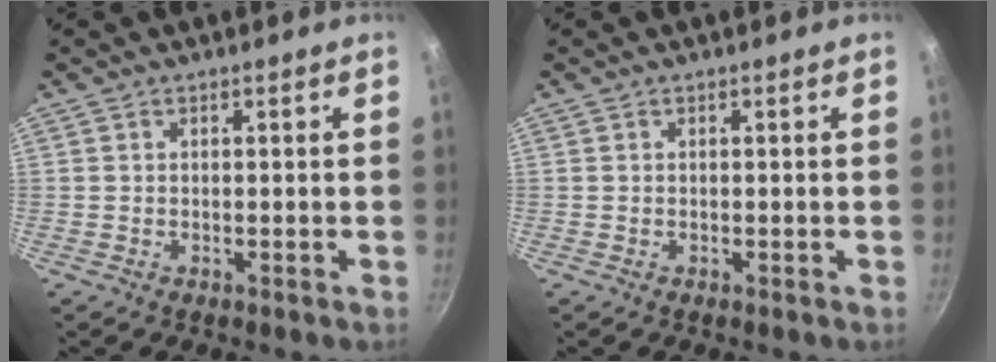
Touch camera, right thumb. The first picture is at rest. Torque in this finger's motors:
{"motor_torque": [-0.36, 0.40, 0.22, -0.34, -0.01]}